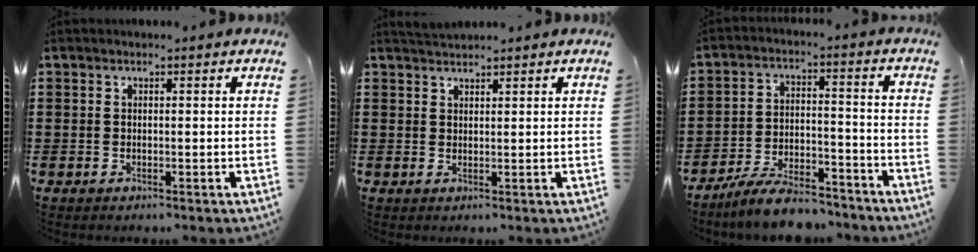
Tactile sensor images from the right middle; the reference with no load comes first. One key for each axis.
{"total": 1.7, "fx": 1.7, "fy": 0.2, "fz": 0.2, "tx": -0.009, "ty": 0.004, "tz": 0.033}
{"total": 7.8, "fx": -7.1, "fy": 1.4, "fz": 2.8, "tx": -0.047, "ty": 0.015, "tz": -0.133}